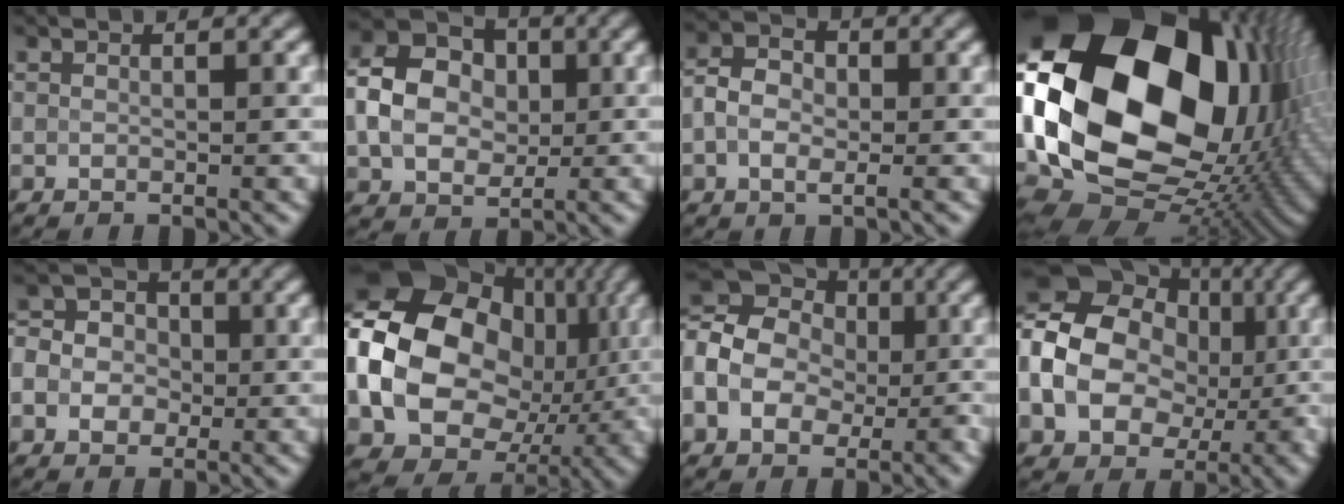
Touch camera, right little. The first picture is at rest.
{"total": 5.8, "force": [0.2, 4.7, 3.5], "torque": [-0.067, 0.012, -0.007]}
{"total": 3.5, "force": [-0.6, 2.3, 2.6], "torque": [-0.046, 0.004, -0.018]}
{"total": 22.6, "force": [3.6, 16.4, 15.2], "torque": [-0.310, -0.006, 0.070]}
{"total": 4.5, "force": [-0.8, 4.0, 1.9], "torque": [-0.009, 0.006, -0.028]}
{"total": 21.0, "force": [0.3, 17.1, 12.2], "torque": [-0.249, -0.005, -0.013]}
{"total": 12.2, "force": [0.2, 10.2, 6.8], "torque": [-0.130, 0.020, -0.027]}
{"total": 14.5, "force": [-0.4, 11.7, 8.6], "torque": [-0.165, -0.011, -0.019]}